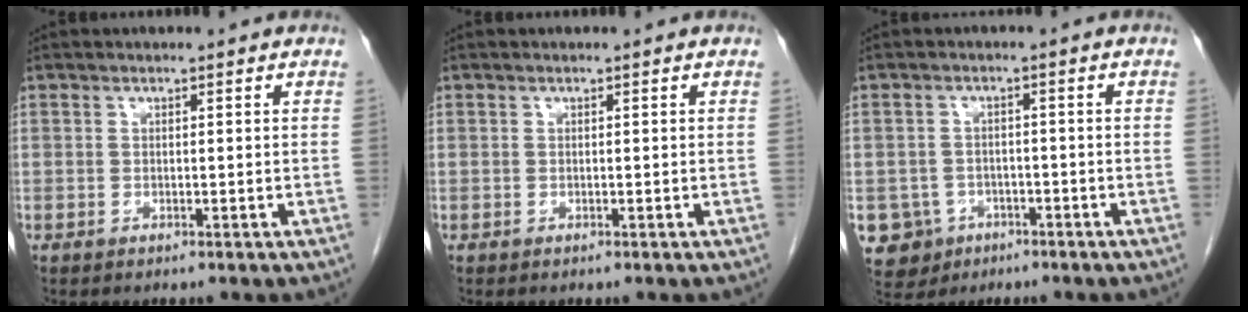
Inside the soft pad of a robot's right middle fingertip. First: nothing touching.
{"total": 0.0}
{"total": 5.8, "force": [-2.6, 5.1, 0.6], "torque": [-0.015, 0.008, -0.035]}